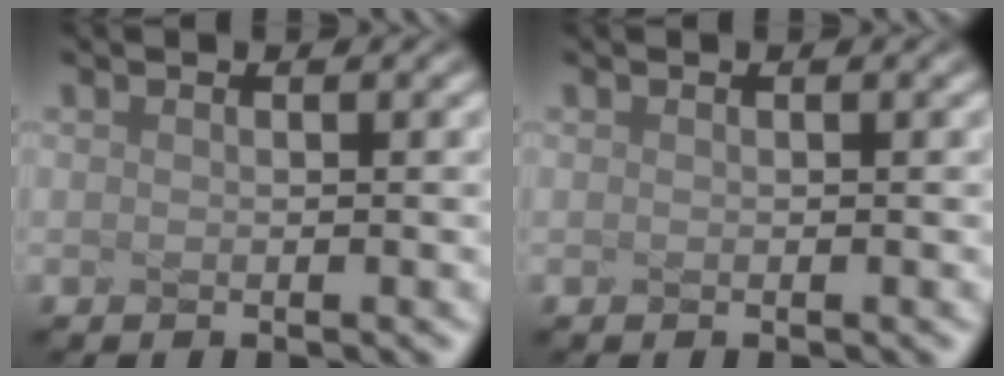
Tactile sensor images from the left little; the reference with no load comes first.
{"total": 0.0}